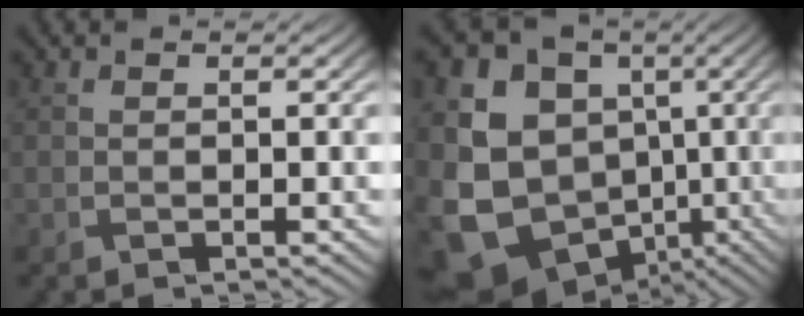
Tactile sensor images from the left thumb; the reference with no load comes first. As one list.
[{"total": 16.8, "force": [-2.1, 14.3, 8.5], "torque": [-0.222, -0.022, -0.019]}]